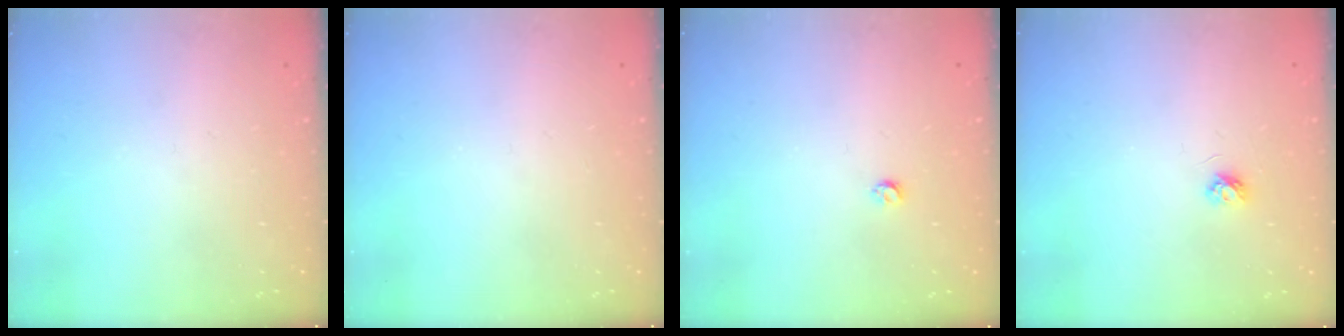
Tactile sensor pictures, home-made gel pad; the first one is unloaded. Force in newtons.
{"total": 0.0}
{"total": 2.9, "press": 2.8, "slide": 0.5}
{"total": 3.3, "press": 3.3, "slide": 0.3}